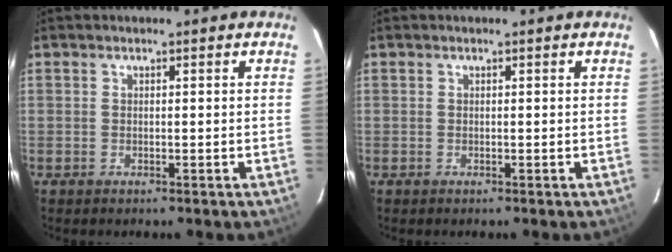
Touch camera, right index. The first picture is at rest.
{"total": 0.0}